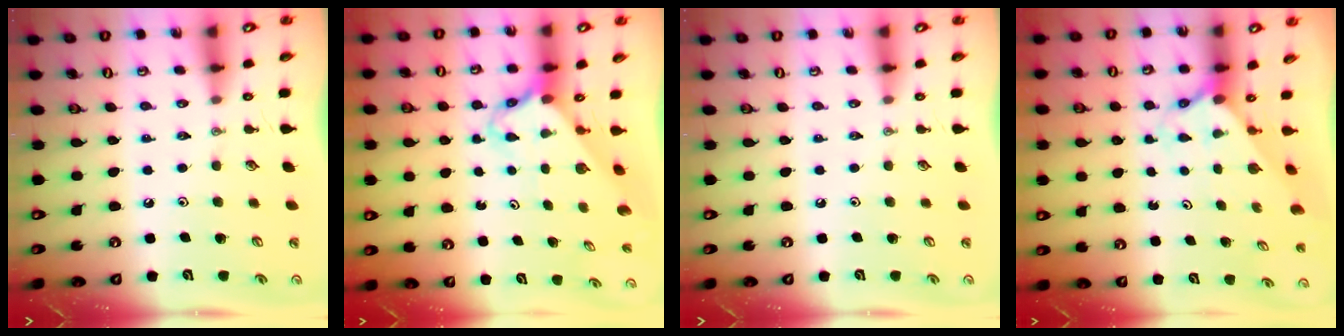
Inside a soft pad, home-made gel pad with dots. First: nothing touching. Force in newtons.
{"total": 2.7, "press": 2.7, "slide": 0.2}
{"total": 0.0}
{"total": 1.7, "press": 1.7, "slide": 0.2}